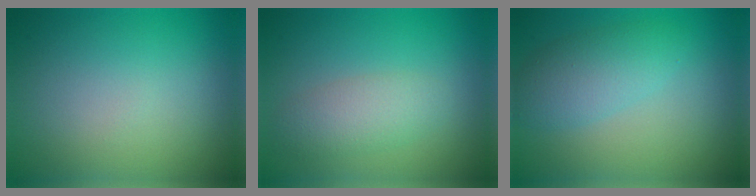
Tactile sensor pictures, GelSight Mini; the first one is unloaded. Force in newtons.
{"total": 2.7, "press": 2.7, "slide": 0.0}
{"total": 3.3, "press": 3.3, "slide": 0.1}